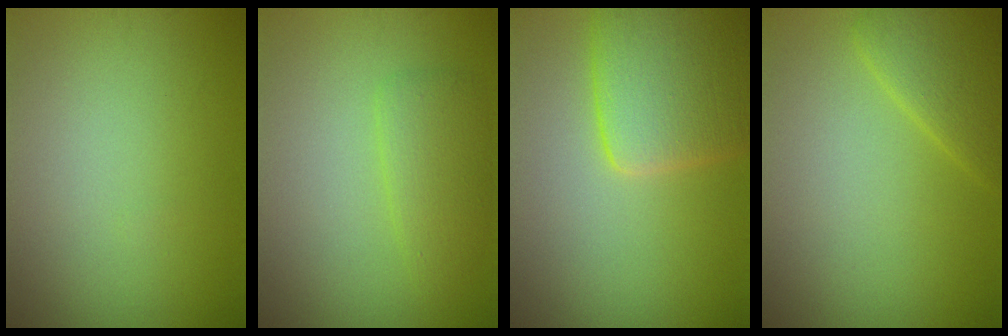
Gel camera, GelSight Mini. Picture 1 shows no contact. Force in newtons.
{"total": 2.5, "press": 2.5, "slide": 0.1}
{"total": 6.2, "press": 6.1, "slide": 0.4}
{"total": 3.0, "press": 3.0, "slide": 0.2}